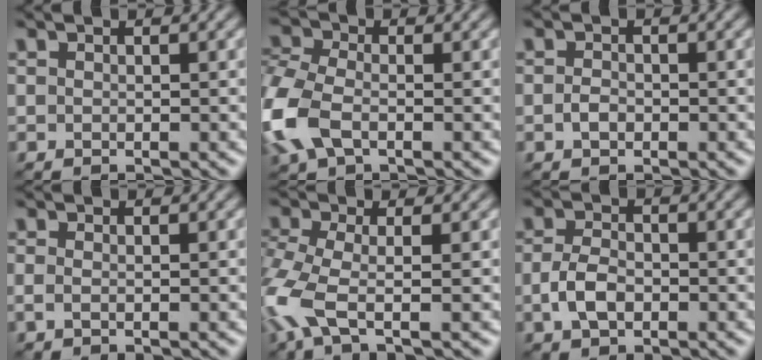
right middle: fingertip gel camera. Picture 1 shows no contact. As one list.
[{"total": 6.8, "force": [-2.0, 4.2, 4.9], "torque": [-0.146, -0.001, -0.060]}, {"total": 1.1, "force": [-0.6, 0.8, 0.7], "torque": [-0.017, -0.003, -0.016]}, {"total": 0.6, "force": [-0.2, 0.2, 0.5], "torque": [-0.017, -0.001, -0.008]}, {"total": 5.7, "force": [-2.5, 2.0, 4.7], "torque": [-0.132, -0.009, -0.067]}, {"total": 2.8, "force": [-0.9, 1.7, 2.0], "torque": [-0.046, -0.002, -0.023]}]